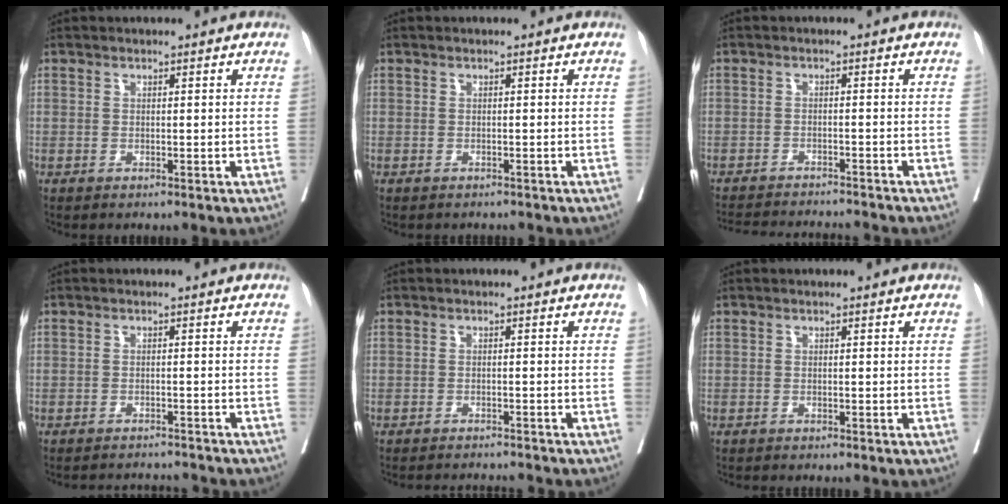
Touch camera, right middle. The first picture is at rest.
{"total": 1.4, "force": [-1.3, 0.5, 0.1], "torque": [-0.007, -0.001, -0.020]}
{"total": 11.5, "force": [-11.0, 0.6, 3.3], "torque": [-0.045, -0.005, -0.150]}
{"total": 6.9, "force": [-6.8, 0.5, 0.8], "torque": [-0.007, 0.002, -0.086]}
{"total": 6.7, "force": [-6.5, 0.0, 1.4], "torque": [-0.011, -0.006, -0.084]}
{"total": 1.5, "force": [-1.4, 0.1, 0.6], "torque": [-0.009, -0.001, -0.019]}